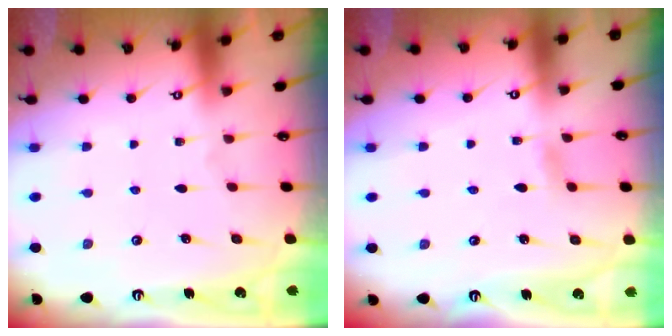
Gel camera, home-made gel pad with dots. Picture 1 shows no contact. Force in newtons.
{"total": 2.4, "press": 2.4, "slide": 0.3}